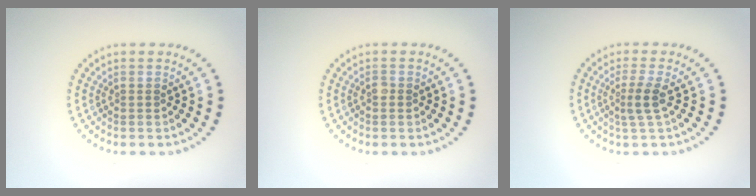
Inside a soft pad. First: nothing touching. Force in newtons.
{"total": 0.5, "press": 0.5, "slide": 0.3}
{"total": 2.1, "press": 1.4, "slide": 1.5}